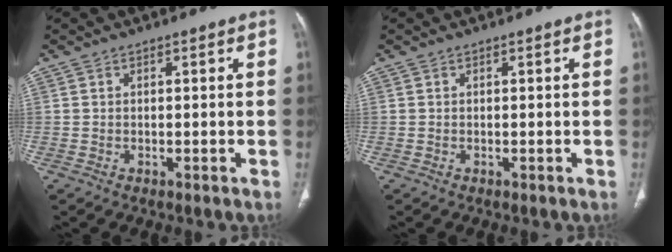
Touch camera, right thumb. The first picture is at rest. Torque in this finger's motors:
{"motor_torque": [0.00, 0.00, 0.00, 0.00, 0.00]}